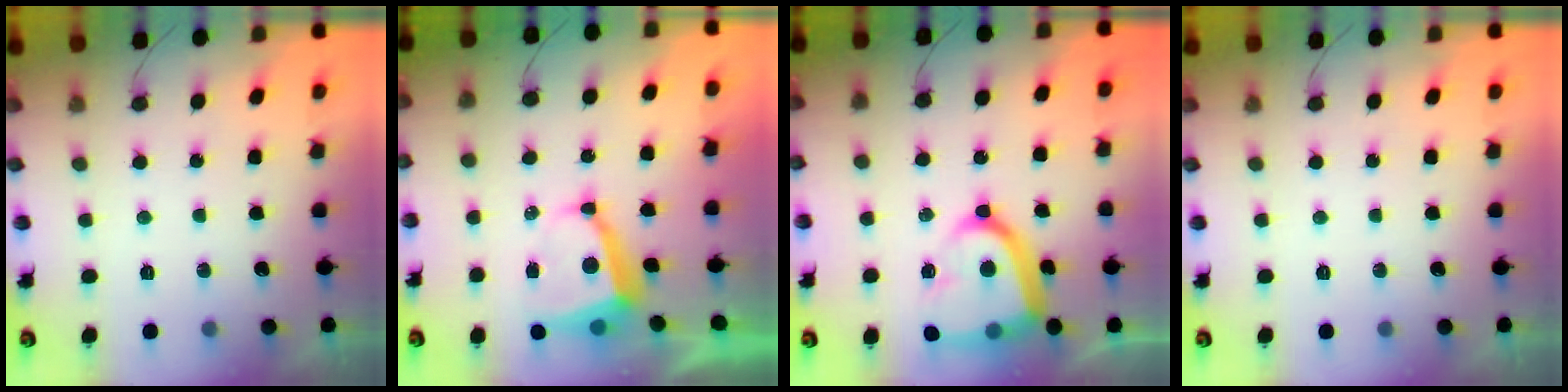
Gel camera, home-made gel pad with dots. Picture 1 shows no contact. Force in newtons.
{"total": 6.3, "press": 6.3, "slide": 0.6}
{"total": 18.0, "press": 17.9, "slide": 1.7}
{"total": 0.0}